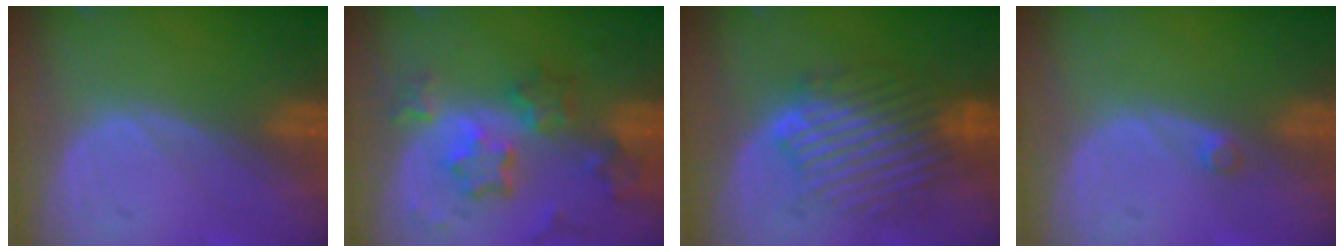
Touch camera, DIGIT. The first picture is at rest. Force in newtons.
{"total": 8.6, "press": 7.6, "slide": 4.0}
{"total": 8.9, "press": 8.5, "slide": 2.8}
{"total": 1.1, "press": 1.0, "slide": 0.6}